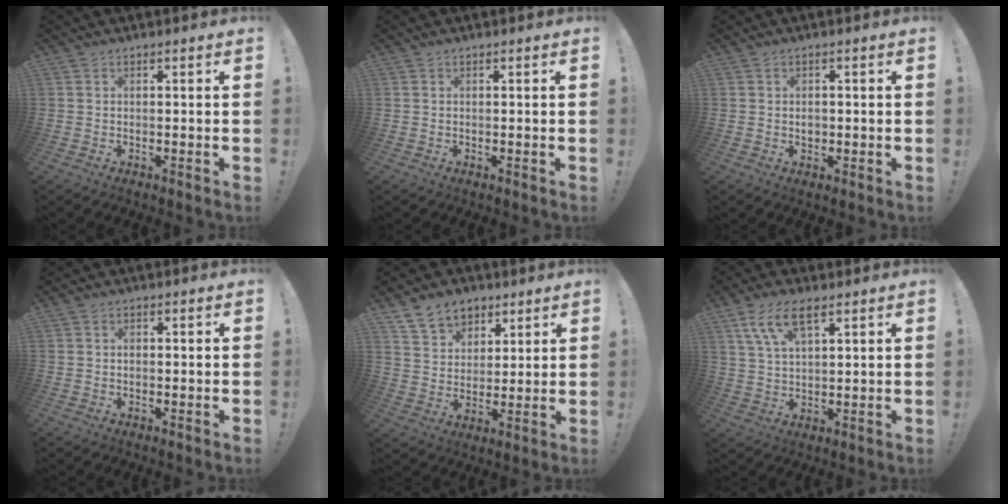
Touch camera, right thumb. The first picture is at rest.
{"total": 0.0}
{"total": 1.2, "force": [0.0, 1.1, 0.5], "torque": [0.004, -0.004, -0.003]}
{"total": 0.8, "force": [-0.2, 0.6, 0.5], "torque": [-0.018, 0.006, -0.002]}
{"total": 10.6, "force": [6.8, 7.6, 2.9], "torque": [-0.038, -0.043, 0.132]}
{"total": 9.9, "force": [5.4, 4.2, 7.1], "torque": [-0.141, -0.010, 0.102]}